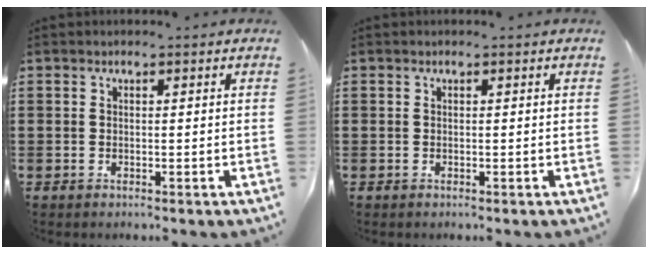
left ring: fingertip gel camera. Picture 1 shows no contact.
{"total": 0.0}